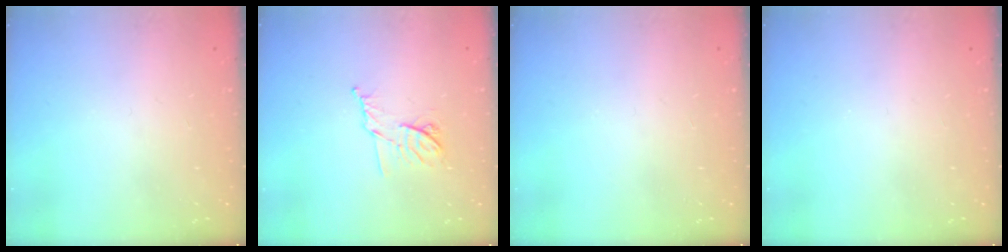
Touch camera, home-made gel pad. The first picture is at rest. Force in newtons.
{"total": 9.4, "press": 9.4, "slide": 0.7}
{"total": 0.0}
{"total": 0.0}